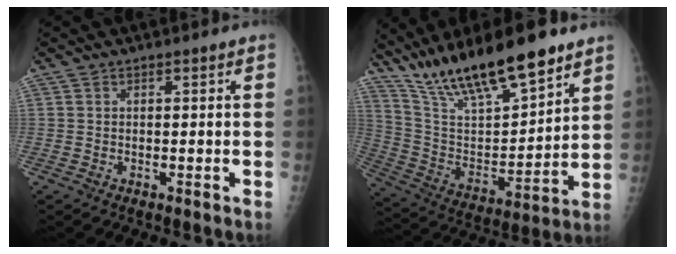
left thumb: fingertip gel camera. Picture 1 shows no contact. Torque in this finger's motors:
{"motor_torque": [0.35, 0.22, 1.44, -1.34, 0.40]}